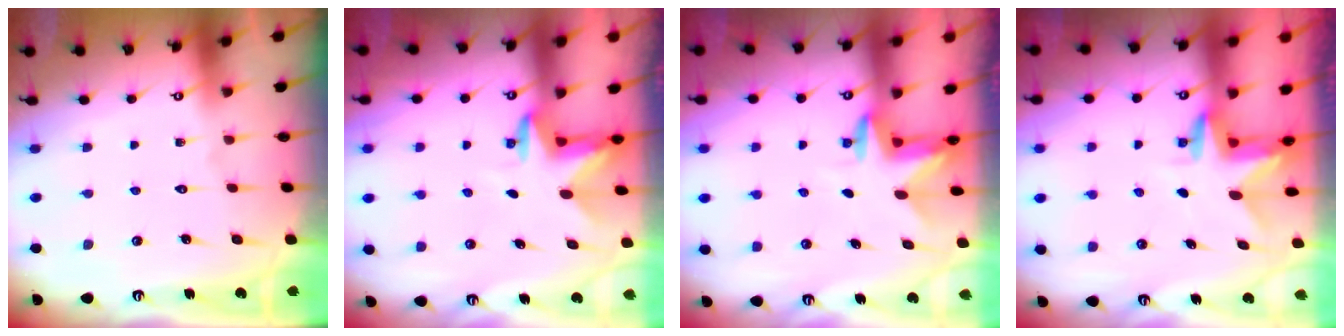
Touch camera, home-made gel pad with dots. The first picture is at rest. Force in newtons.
{"total": 2.9, "press": 2.8, "slide": 0.7}
{"total": 2.7, "press": 2.7, "slide": 0.2}
{"total": 3.0, "press": 3.0, "slide": 0.2}